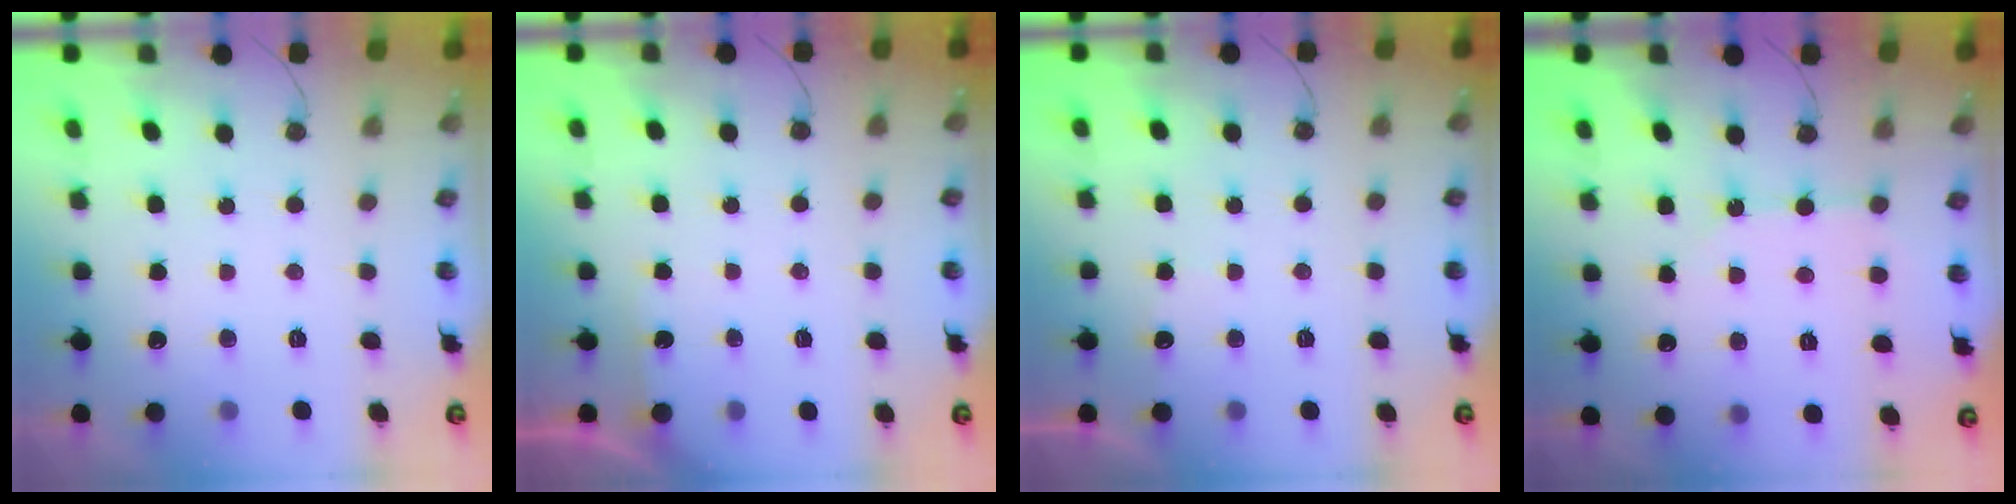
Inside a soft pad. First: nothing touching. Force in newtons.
{"total": 2.1, "press": 2.1, "slide": 0.2}
{"total": 2.5, "press": 2.5, "slide": 0.5}
{"total": 3.1, "press": 3.1, "slide": 0.3}